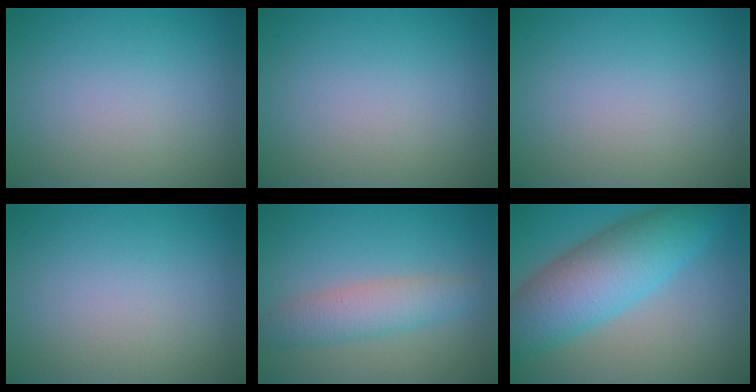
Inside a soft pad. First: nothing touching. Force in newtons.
{"total": 0.0}
{"total": 0.0}
{"total": 0.0}
{"total": 3.5, "press": 3.5, "slide": 0.0}
{"total": 9.0, "press": 9.0, "slide": 0.1}